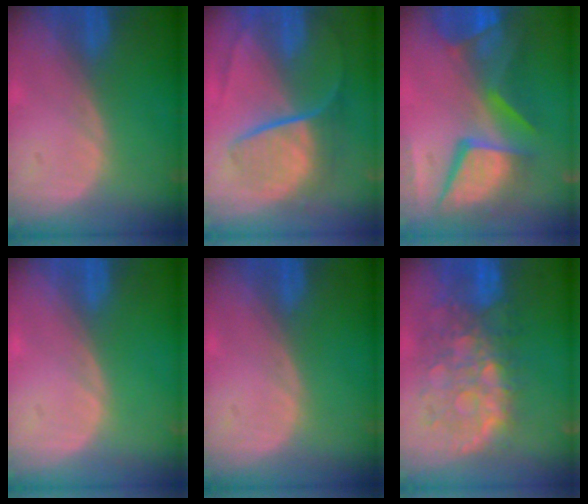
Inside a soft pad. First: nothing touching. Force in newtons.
{"total": 8.9, "press": 7.6, "slide": 4.5}
{"total": 12.6, "press": 10.3, "slide": 7.2}
{"total": 0.0}
{"total": 0.0}
{"total": 10.9, "press": 9.5, "slide": 5.2}